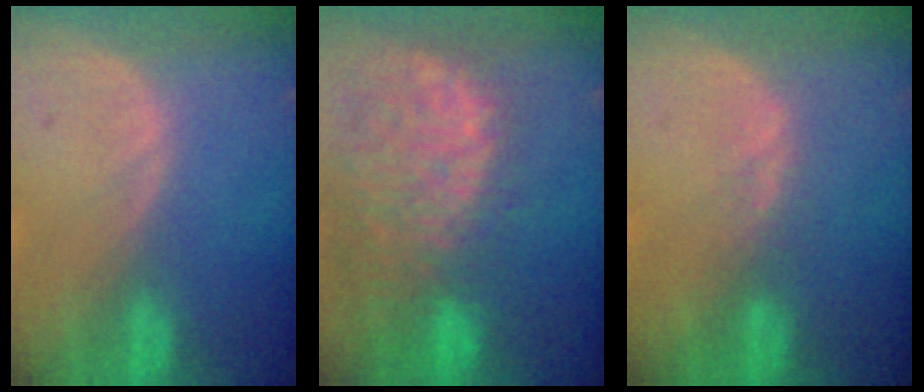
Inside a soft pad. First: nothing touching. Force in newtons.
{"total": 13.8, "press": 11.6, "slide": 7.5}
{"total": 1.7, "press": 1.4, "slide": 0.9}